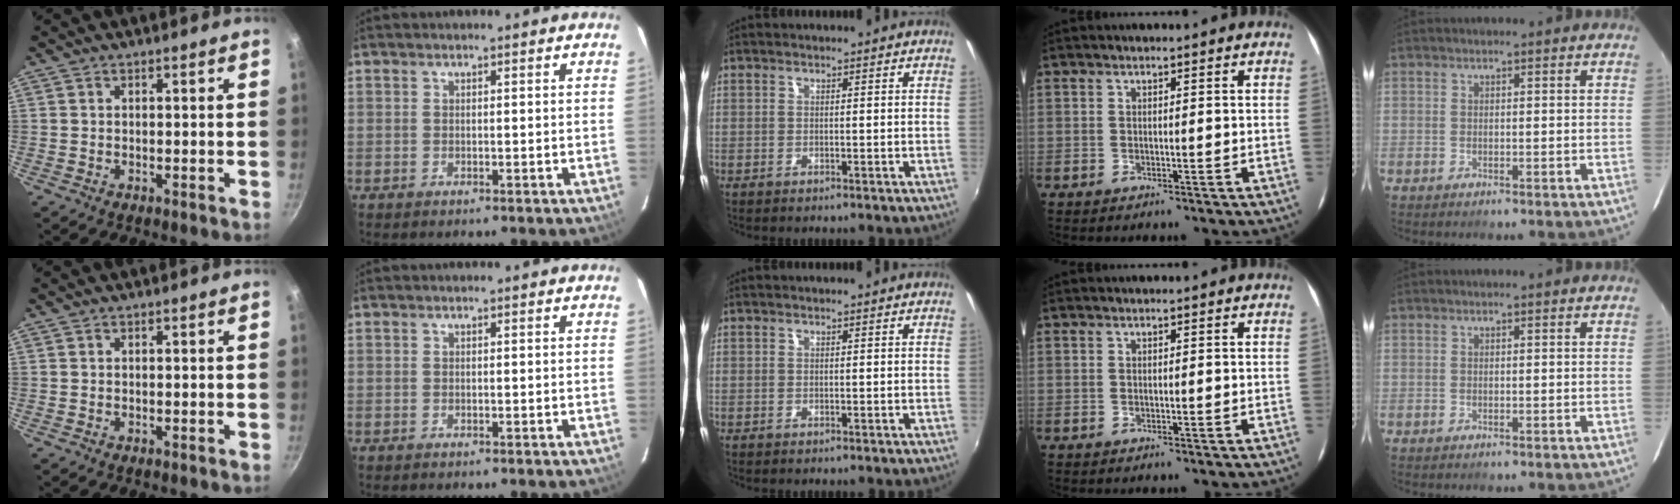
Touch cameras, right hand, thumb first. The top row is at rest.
{}